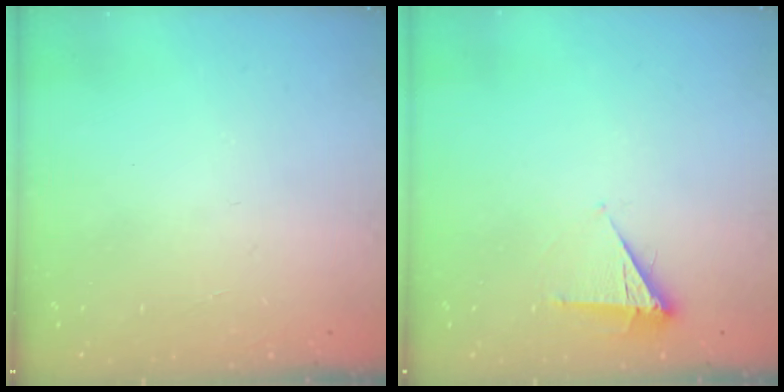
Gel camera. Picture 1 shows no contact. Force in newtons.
{"total": 4.9, "press": 4.9, "slide": 0.7}